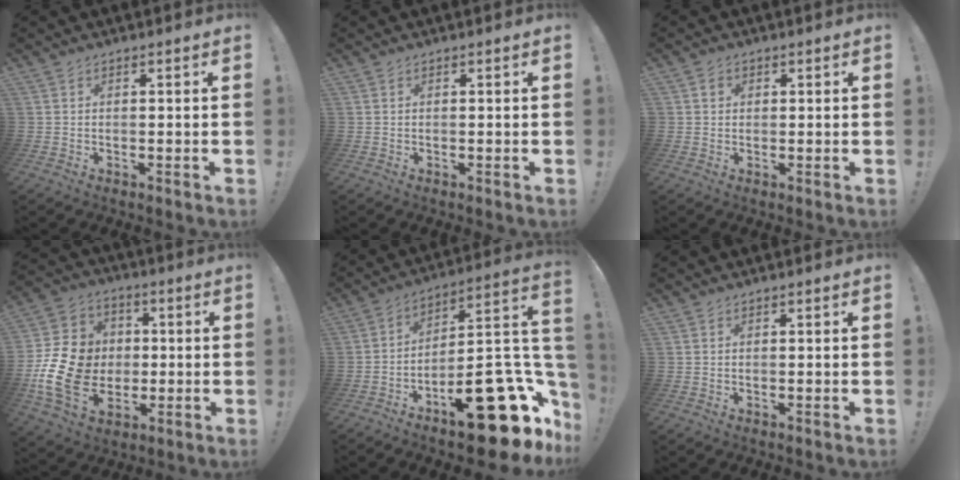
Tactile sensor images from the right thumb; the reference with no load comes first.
{"total": 0.0}
{"total": 1.8, "force": [0.6, 1.7, 0.4], "torque": [-0.001, 0.001, 0.010]}
{"total": 18.7, "force": [-2.8, 15.2, 10.5], "torque": [-0.185, 0.028, -0.031]}
{"total": 24.6, "force": [-13.5, 8.7, 18.7], "torque": [-0.198, 0.073, -0.201]}
{"total": 0.0}